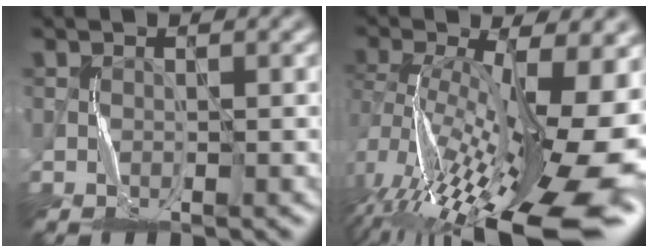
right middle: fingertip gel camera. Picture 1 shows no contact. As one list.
[{"total": 16.6, "force": [-5.0, 6.6, 14.4], "torque": [-0.250, 0.001, -0.083]}]